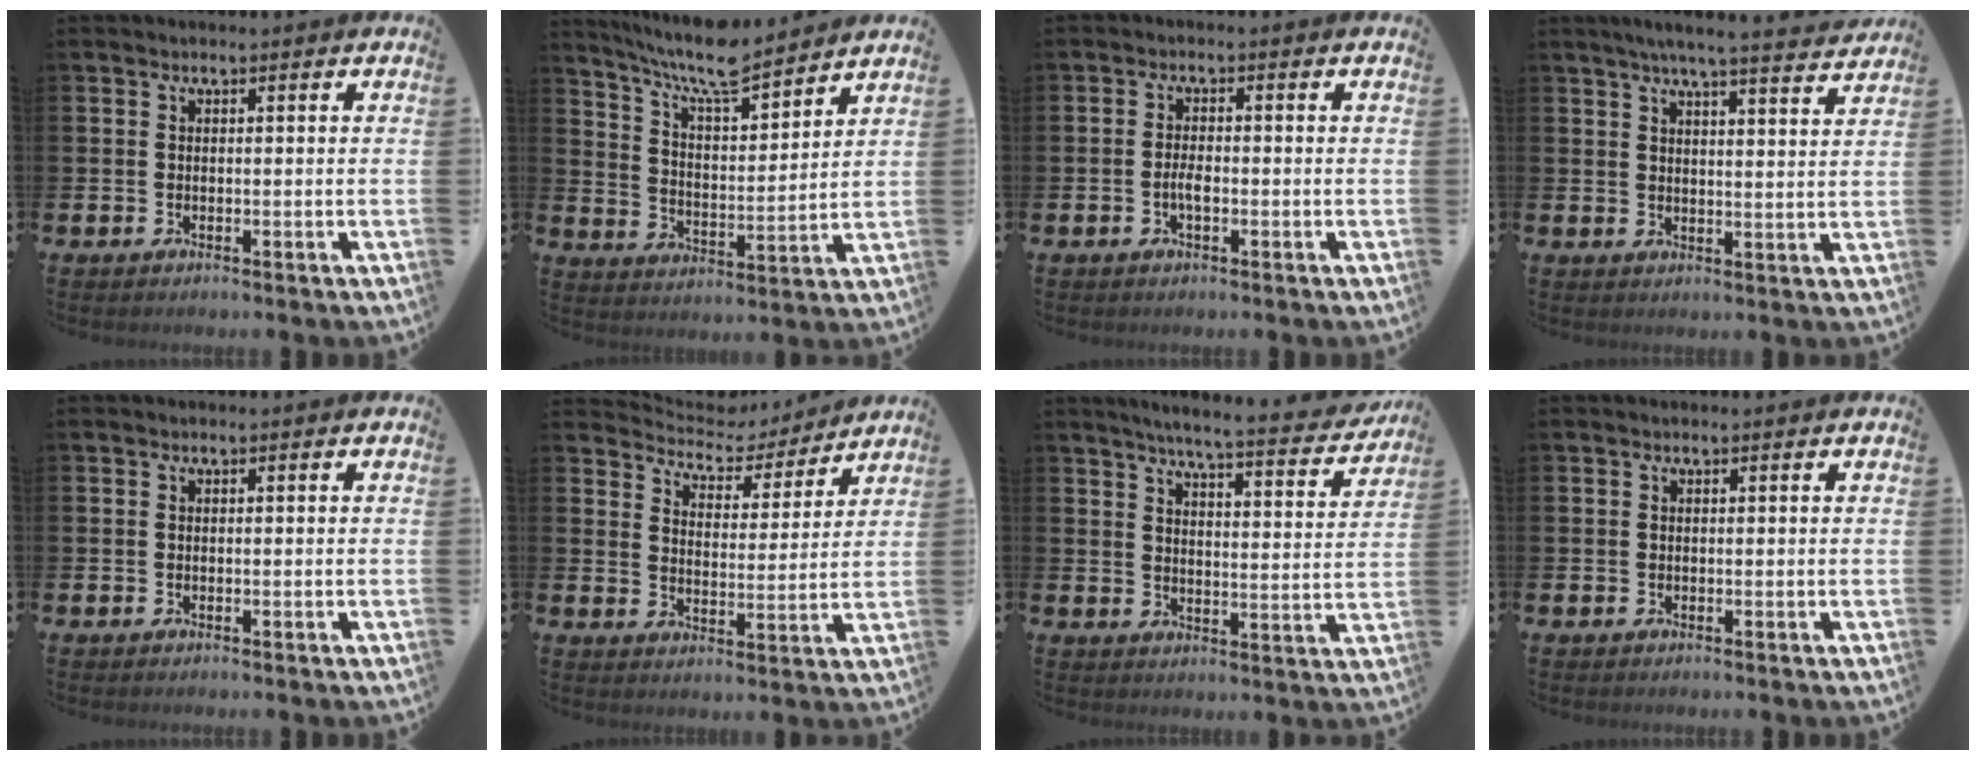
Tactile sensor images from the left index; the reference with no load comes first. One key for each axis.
{"total": 8.7, "fx": 8.1, "fy": 1.2, "fz": 3.1, "tx": -0.086, "ty": -0.050, "tz": 0.144}
{"total": 2.1, "fx": -0.6, "fy": 0.8, "fz": 1.8, "tx": -0.033, "ty": 0.002, "tz": -0.013}
{"total": 5.7, "fx": 5.4, "fy": -0.3, "fz": 1.9, "tx": -0.041, "ty": -0.028, "tz": 0.092}
{"total": 0.0}
{"total": 5.3, "fx": 5.1, "fy": 1.6, "fz": 0.3, "tx": -0.032, "ty": -0.042, "tz": 0.085}
{"total": 5.8, "fx": 5.4, "fy": 0.0, "fz": 2.0, "tx": -0.048, "ty": -0.043, "tz": 0.088}
{"total": 0.0}